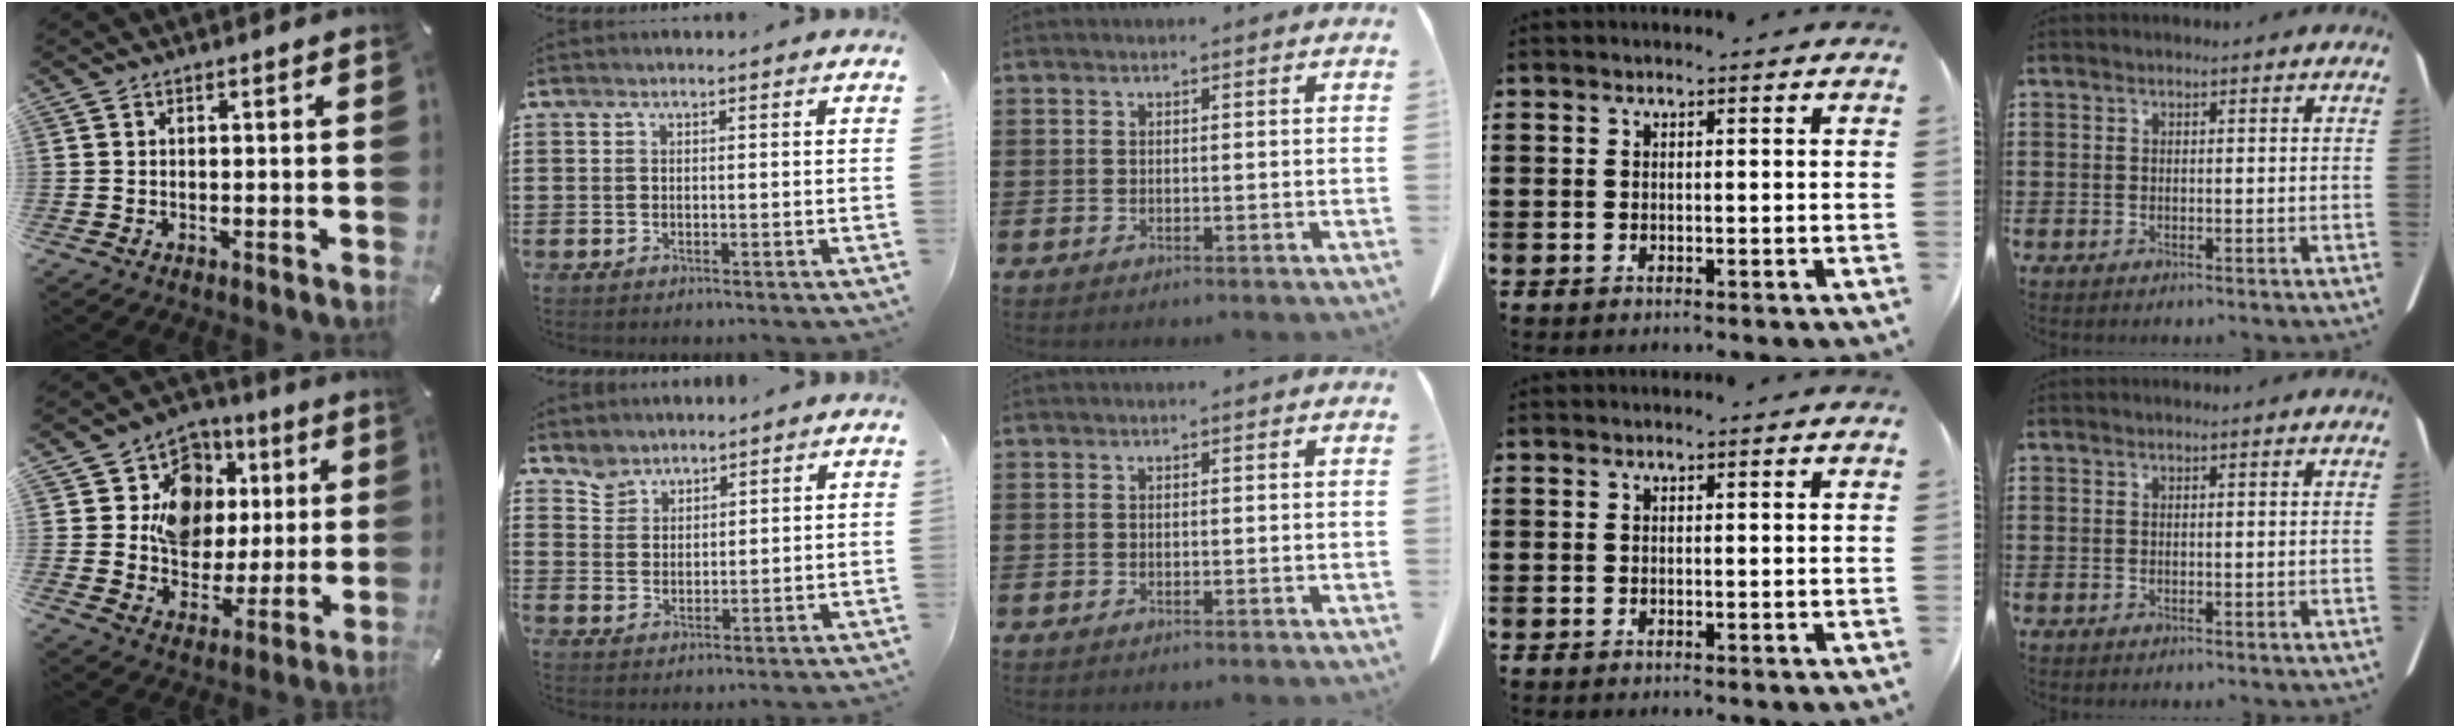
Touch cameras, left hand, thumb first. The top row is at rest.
{"thumb": {"total": 13.1, "force": [1.7, 12.1, 4.7], "torque": [-0.066, -0.004, 0.036]}, "index": {"total": 3.8, "force": [3.4, 1.6, -0.3], "torque": [-0.009, -0.003, 0.067]}}